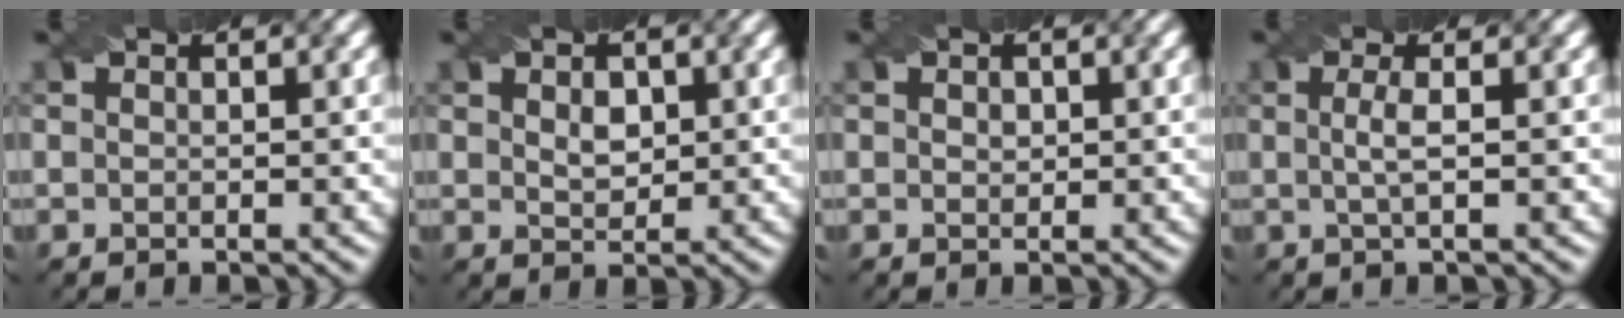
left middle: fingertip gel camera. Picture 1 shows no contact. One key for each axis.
{"total": 1.9, "fx": 0.6, "fy": 1.3, "fz": 1.2, "tx": -0.021, "ty": -0.001, "tz": 0.012}
{"total": 0.8, "fx": 0.2, "fy": 0.7, "fz": 0.5, "tx": -0.008, "ty": -0.002, "tz": 0.005}
{"total": 1.9, "fx": 0.0, "fy": 0.4, "fz": 1.8, "tx": -0.038, "ty": 0.003, "tz": -0.001}